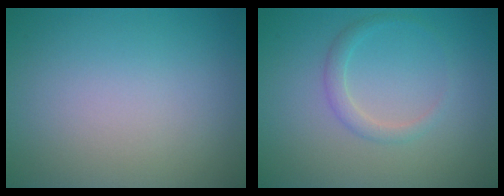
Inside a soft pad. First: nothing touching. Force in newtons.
{"total": 1.4, "press": 1.4, "slide": 0.0}